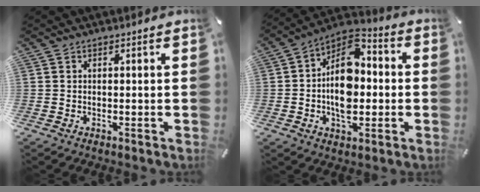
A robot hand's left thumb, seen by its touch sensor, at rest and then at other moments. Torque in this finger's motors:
{"motor_torque": [1.93, 3.08, 1.19, -0.78, 0.58]}